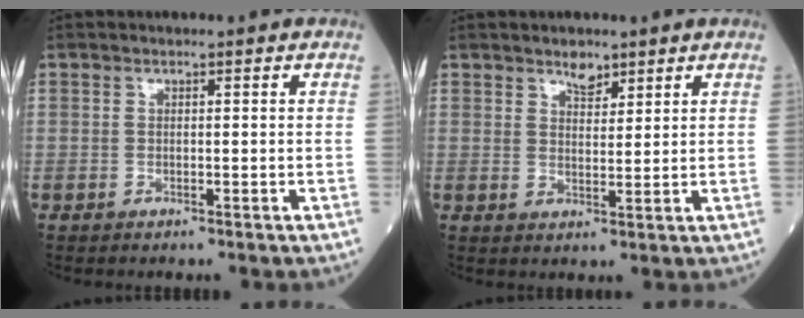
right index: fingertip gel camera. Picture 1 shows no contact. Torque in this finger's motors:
{"motor_torque": [0.00, 0.02, 0.00, 0.03]}